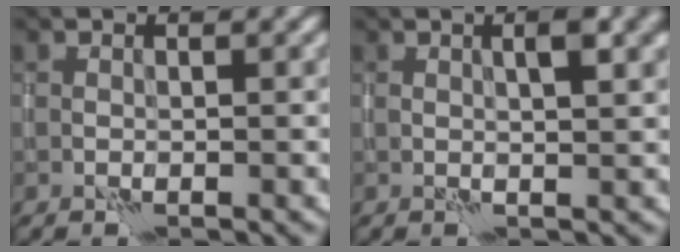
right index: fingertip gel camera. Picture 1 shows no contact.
{"total": 3.5, "force": [1.1, 1.0, 3.1], "torque": [-0.036, 0.012, 0.009]}